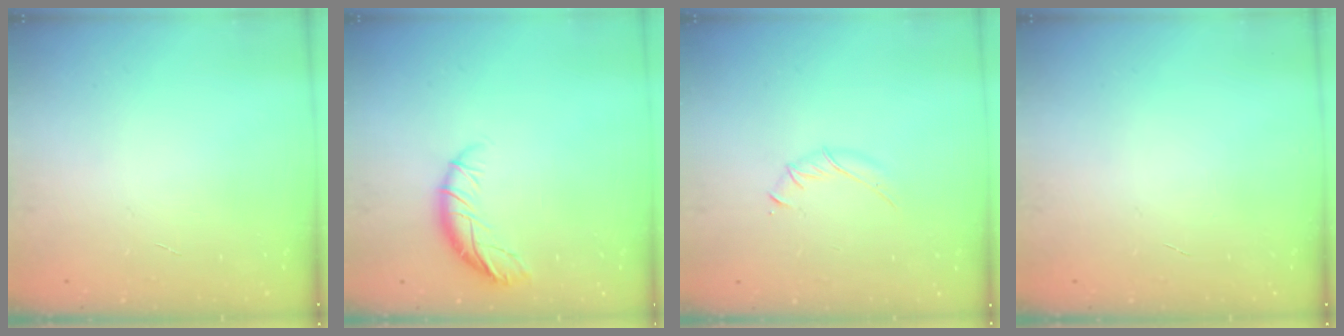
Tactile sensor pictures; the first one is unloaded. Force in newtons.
{"total": 9.2, "press": 9.1, "slide": 1.3}
{"total": 3.2, "press": 3.1, "slide": 0.7}
{"total": 0.0}